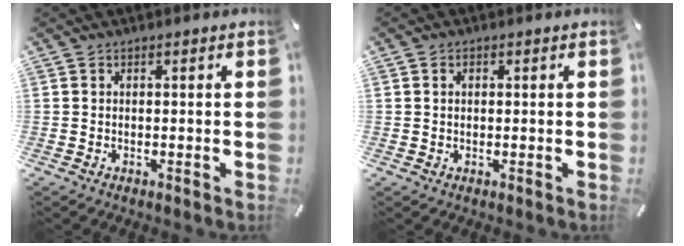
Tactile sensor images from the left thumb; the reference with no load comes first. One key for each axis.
{"total": 1.2, "fx": 0.3, "fy": 0.9, "fz": 0.7, "tx": -0.017, "ty": 0.005, "tz": 0.004}